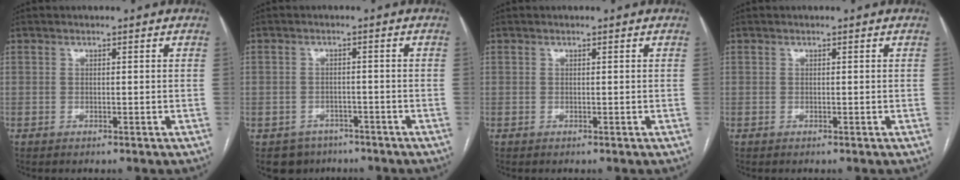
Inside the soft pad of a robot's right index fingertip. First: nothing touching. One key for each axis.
{"total": 4.8, "fx": -3.1, "fy": 3.6, "fz": -0.1, "tx": 0.007, "ty": 0.010, "tz": -0.045}
{"total": 0.0}
{"total": 0.0}